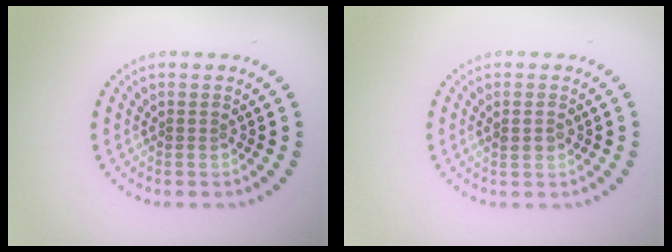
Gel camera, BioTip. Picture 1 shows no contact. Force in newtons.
{"total": 1.4, "press": 1.4, "slide": 0.3}